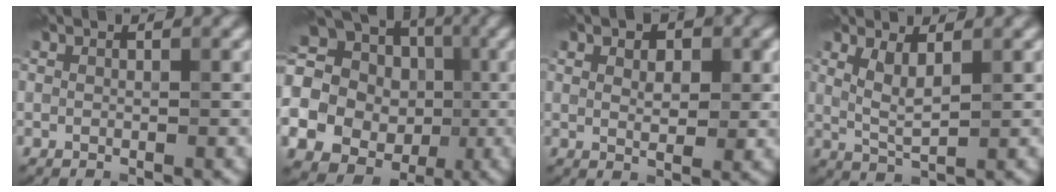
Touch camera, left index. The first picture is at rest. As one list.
[{"total": 26.1, "force": [-3.7, 24.6, 8.0], "torque": [-0.154, -0.004, -0.088]}, {"total": 3.0, "force": [1.1, 1.7, 2.2], "torque": [-0.023, 0.003, 0.014]}, {"total": 2.6, "force": [1.1, 0.8, 2.2], "torque": [-0.050, -0.007, 0.026]}]